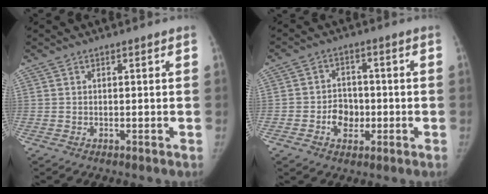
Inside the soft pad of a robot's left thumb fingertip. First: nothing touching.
{"total": 6.1, "force": [-1.6, 4.9, 3.2], "torque": [-0.023, 0.016, -0.028]}